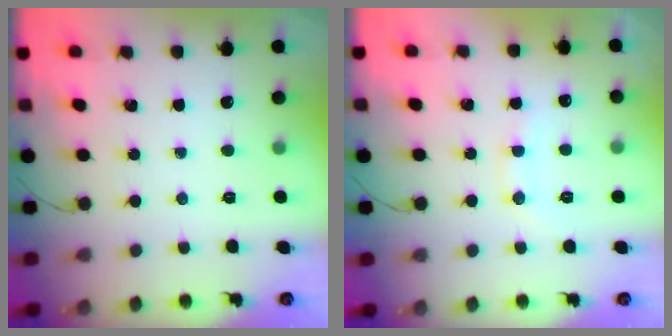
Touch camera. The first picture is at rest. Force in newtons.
{"total": 8.9, "press": 8.9, "slide": 0.9}